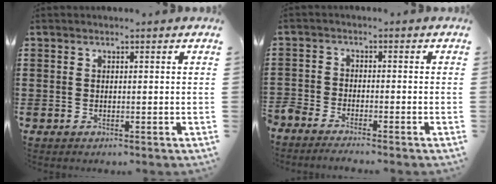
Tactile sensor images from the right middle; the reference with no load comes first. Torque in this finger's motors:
{"motor_torque": [1.15, -0.99, 0.29, 0.21]}